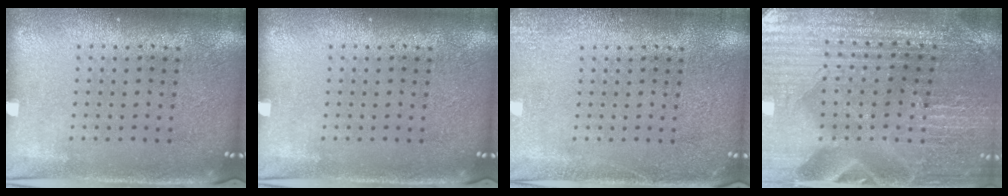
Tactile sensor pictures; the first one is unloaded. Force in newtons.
{"total": 0.0}
{"total": 1.9, "press": 1.9, "slide": 0.3}
{"total": 3.3, "press": 3.3, "slide": 0.3}